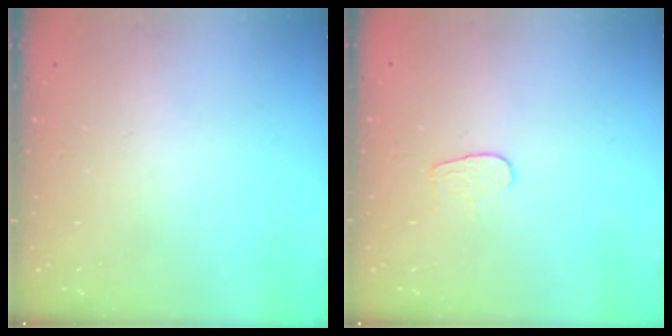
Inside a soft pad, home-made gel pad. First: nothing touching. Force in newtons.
{"total": 4.6, "press": 4.6, "slide": 0.2}